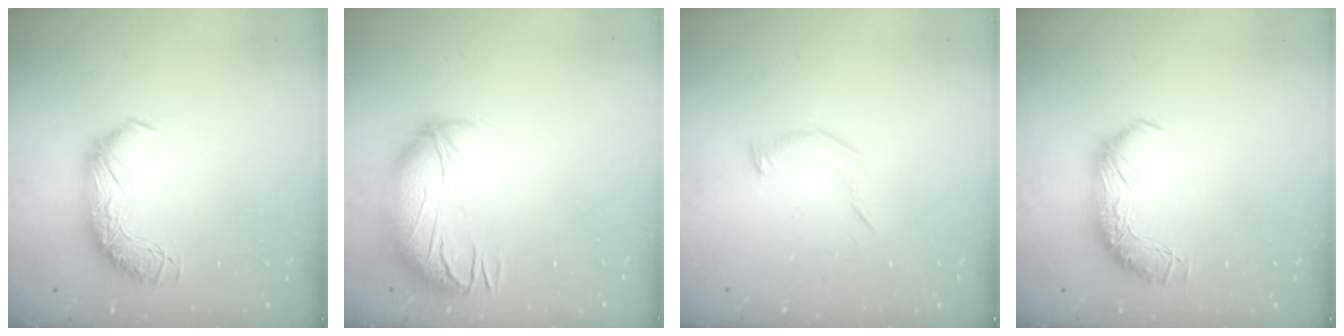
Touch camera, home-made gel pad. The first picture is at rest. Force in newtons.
{"total": 2.4, "press": 1.1, "slide": 2.1}
{"total": 4.8, "press": 4.7, "slide": 0.6}
{"total": 0.0}